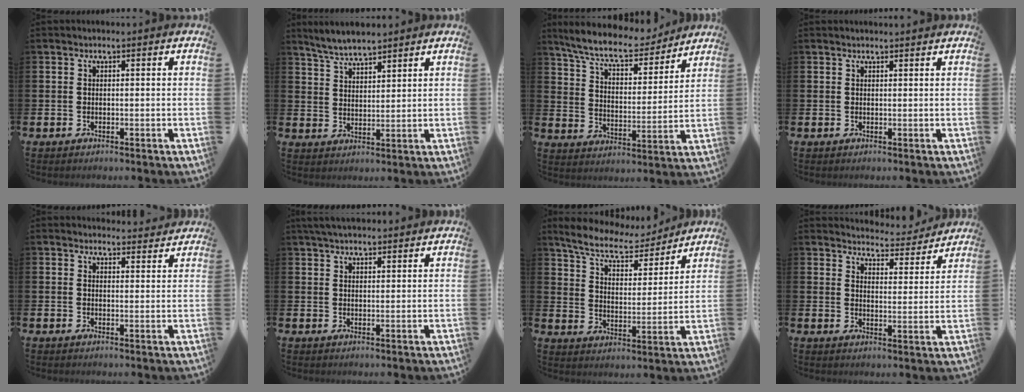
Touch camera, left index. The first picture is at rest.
{"total": 4.9, "force": [4.8, 0.4, 0.8], "torque": [-0.037, -0.015, 0.090]}
{"total": 8.9, "force": [8.1, 1.8, 3.2], "torque": [-0.093, -0.051, 0.141]}
{"total": 0.7, "force": [0.7, 0.0, 0.1], "torque": [0.006, -0.004, 0.012]}
{"total": 2.8, "force": [2.7, 0.5, -0.1], "torque": [0.005, -0.017, 0.048]}
{"total": 3.6, "force": [3.4, 0.8, 1.1], "torque": [-0.026, -0.007, 0.063]}
{"total": 8.2, "force": [7.5, 1.9, 2.7], "torque": [-0.085, -0.050, 0.129]}
{"total": 4.8, "force": [4.8, 0.7, 0.2], "torque": [-0.013, -0.040, 0.080]}